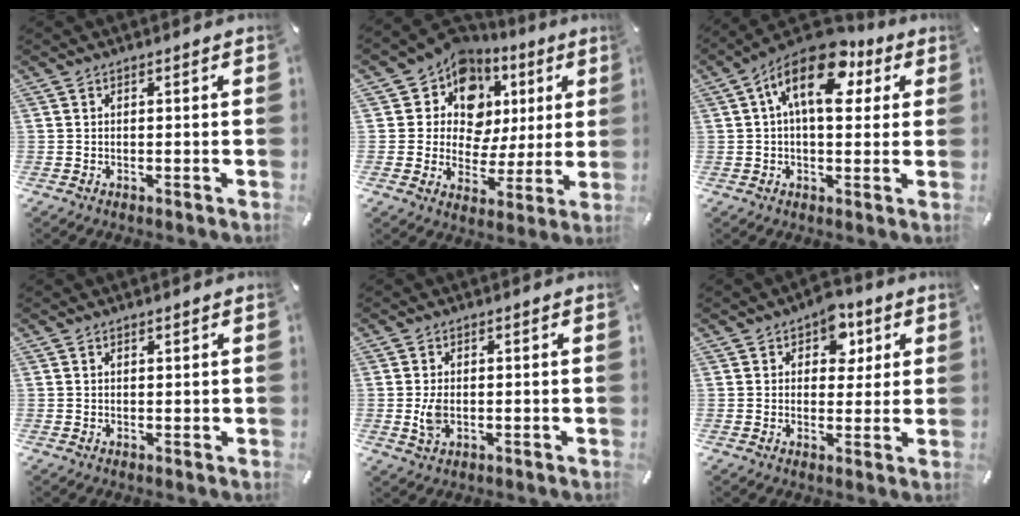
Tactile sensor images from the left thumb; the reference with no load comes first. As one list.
[{"total": 12.0, "force": [4.9, 10.4, 3.5], "torque": [-0.059, -0.038, 0.094]}, {"total": 15.8, "force": [5.9, 8.1, 12.2], "torque": [-0.201, -0.020, 0.099]}, {"total": 0.9, "force": [0.5, 0.7, 0.3], "torque": [-0.006, 0.002, 0.009]}, {"total": 4.0, "force": [-0.2, 2.5, 3.2], "torque": [-0.072, -0.007, -0.010]}, {"total": 8.1, "force": [3.3, 6.0, 4.3], "torque": [-0.043, -0.005, 0.051]}]